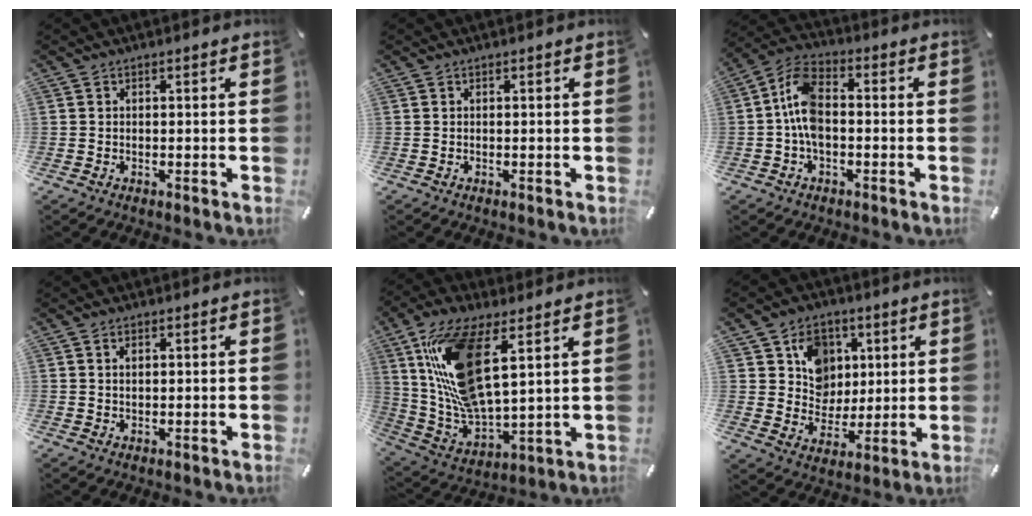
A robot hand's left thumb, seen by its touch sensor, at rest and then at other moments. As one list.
[{"total": 0.0}, {"total": 8.8, "force": [-1.3, 5.1, 7.0], "torque": [-0.152, 0.011, -0.024]}, {"total": 1.4, "force": [0.5, 0.9, 1.0], "torque": [-0.021, 0.004, 0.009]}, {"total": 19.5, "force": [8.2, 8.2, 15.7], "torque": [-0.341, -0.018, 0.143]}, {"total": 11.2, "force": [3.5, 10.0, 3.5], "torque": [-0.057, -0.010, 0.070]}]